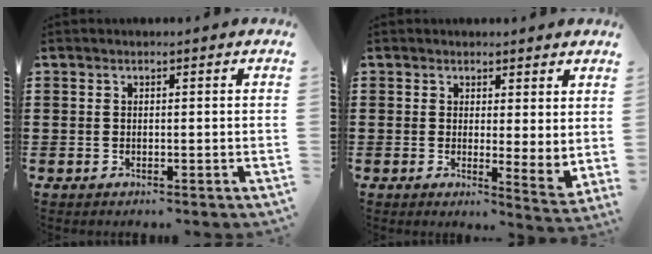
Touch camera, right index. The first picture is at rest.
{"total": 2.3, "force": [2.2, 0.3, 0.7], "torque": [-0.018, -0.008, 0.038]}